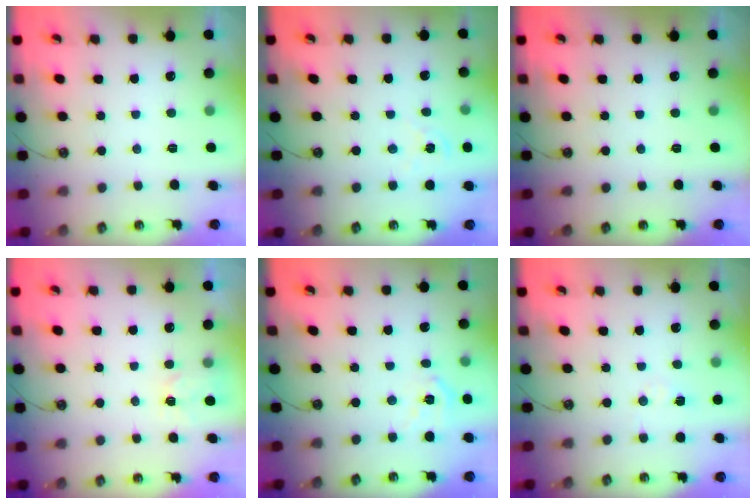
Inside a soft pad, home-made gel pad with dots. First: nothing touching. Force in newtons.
{"total": 2.2, "press": 2.2, "slide": 0.3}
{"total": 0.0}
{"total": 3.8, "press": 3.7, "slide": 0.5}
{"total": 9.4, "press": 9.3, "slide": 1.3}
{"total": 4.0, "press": 3.9, "slide": 0.5}